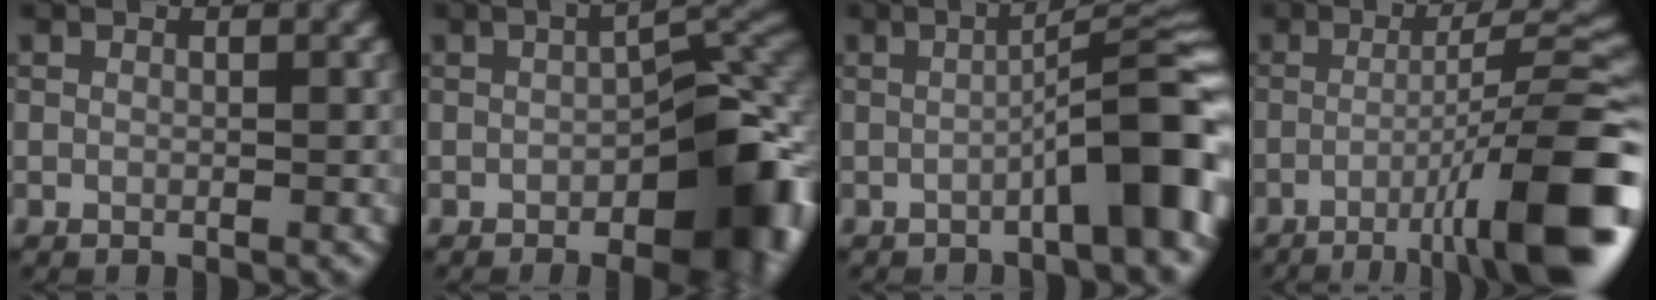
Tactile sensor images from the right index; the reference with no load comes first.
{"total": 10.3, "force": [-3.6, 4.7, 8.4], "torque": [-0.090, 0.013, -0.058]}
{"total": 7.9, "force": [-2.3, 1.4, 7.5], "torque": [-0.093, 0.023, -0.042]}
{"total": 12.3, "force": [-5.7, 1.9, 10.7], "torque": [-0.136, 0.013, -0.088]}